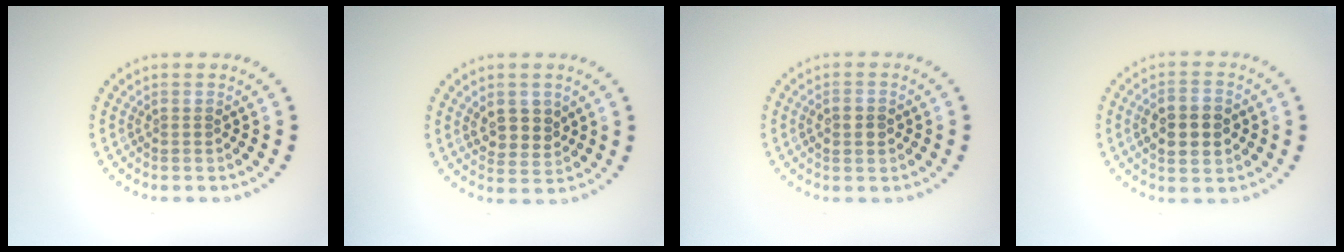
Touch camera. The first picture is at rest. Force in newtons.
{"total": 2.9, "press": 2.7, "slide": 0.9}
{"total": 2.1, "press": 2.1, "slide": 0.2}
{"total": 4.7, "press": 4.7, "slide": 0.1}